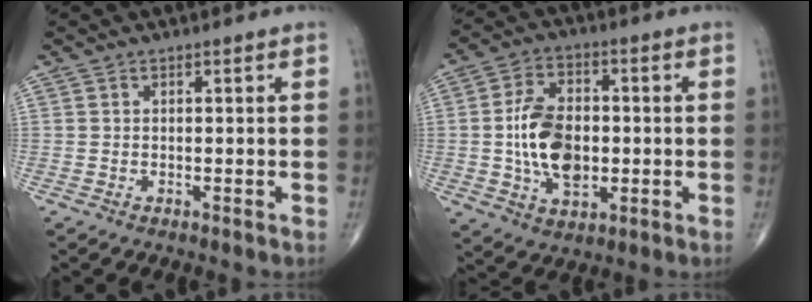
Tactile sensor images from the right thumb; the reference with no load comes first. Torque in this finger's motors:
{"motor_torque": [1.78, 1.99, 1.43, -0.01, 0.18]}